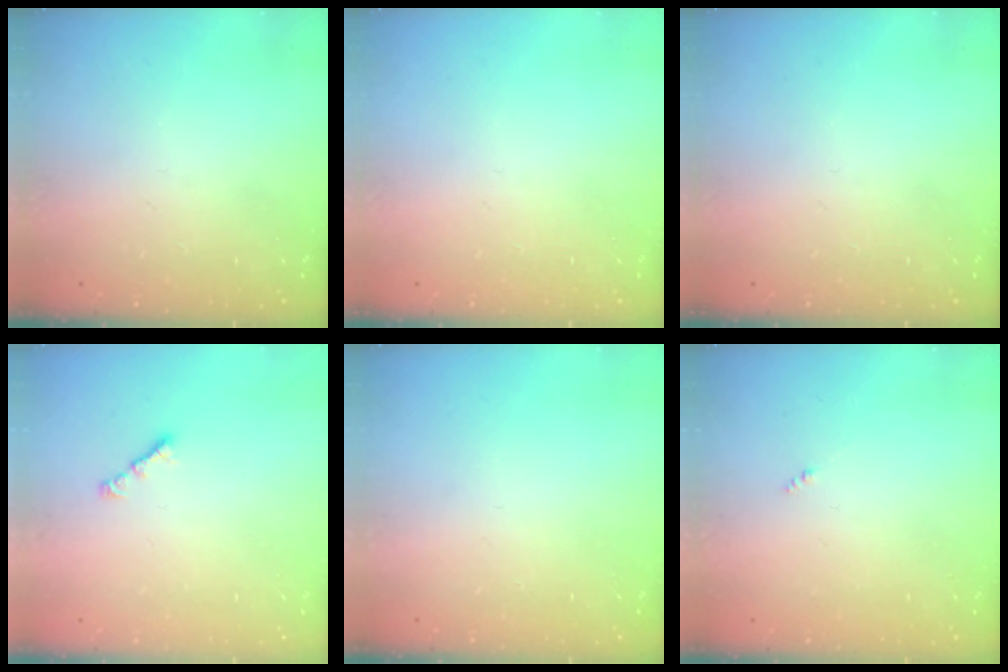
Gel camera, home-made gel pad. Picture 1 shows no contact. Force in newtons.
{"total": 0.0}
{"total": 0.0}
{"total": 1.9, "press": 1.8, "slide": 0.6}
{"total": 0.0}
{"total": 0.0}